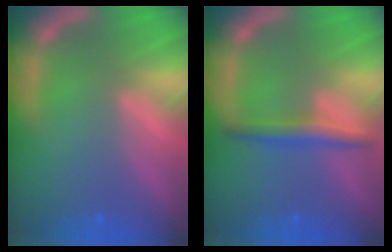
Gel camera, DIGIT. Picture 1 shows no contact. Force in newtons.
{"total": 3.0}